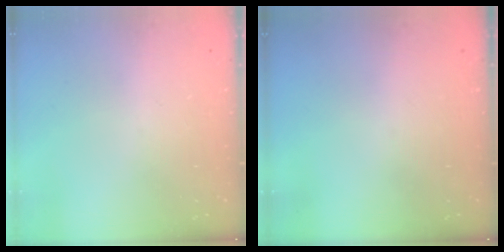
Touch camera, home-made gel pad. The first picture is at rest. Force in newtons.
{"total": 0.0}